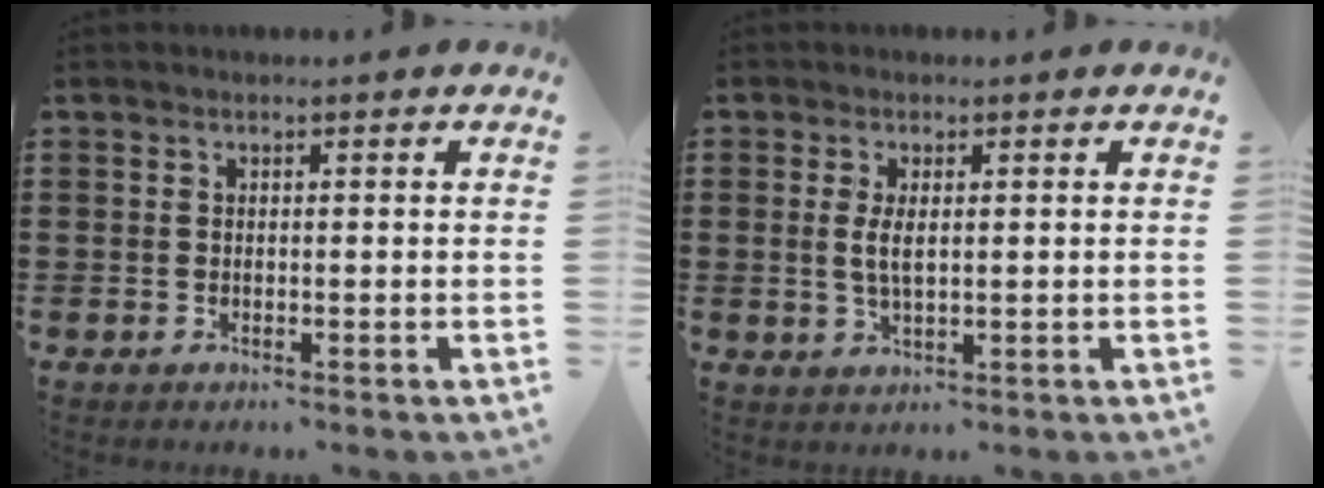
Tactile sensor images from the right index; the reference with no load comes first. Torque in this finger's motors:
{"motor_torque": [2.14, 0.00, 0.34, 0.05]}